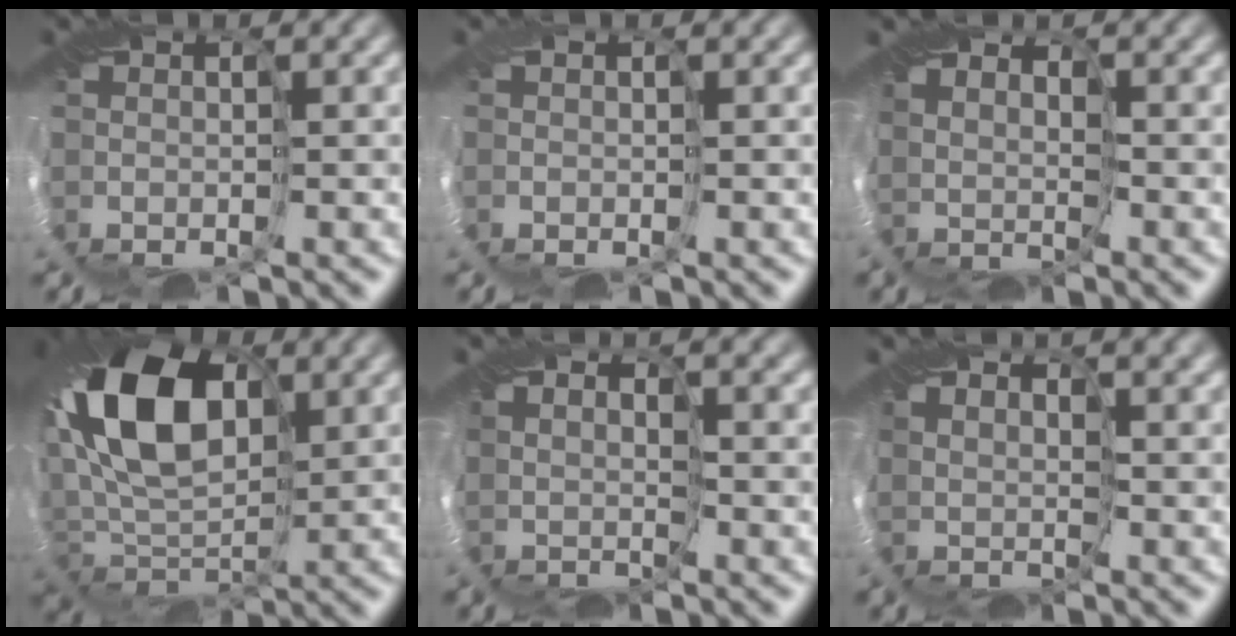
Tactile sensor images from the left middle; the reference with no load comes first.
{"total": 0.8, "force": [-0.4, 0.6, 0.2], "torque": [-0.013, 0.000, -0.010]}
{"total": 1.8, "force": [1.5, 0.8, -0.6], "torque": [0.010, -0.003, 0.031]}
{"total": 12.1, "force": [3.1, 7.3, 9.1], "torque": [-0.198, 0.021, 0.047]}
{"total": 1.5, "force": [1.4, 0.4, -0.3], "torque": [0.001, 0.004, 0.031]}
{"total": 2.3, "force": [2.2, 0.6, 0.1], "torque": [-0.007, 0.005, 0.044]}